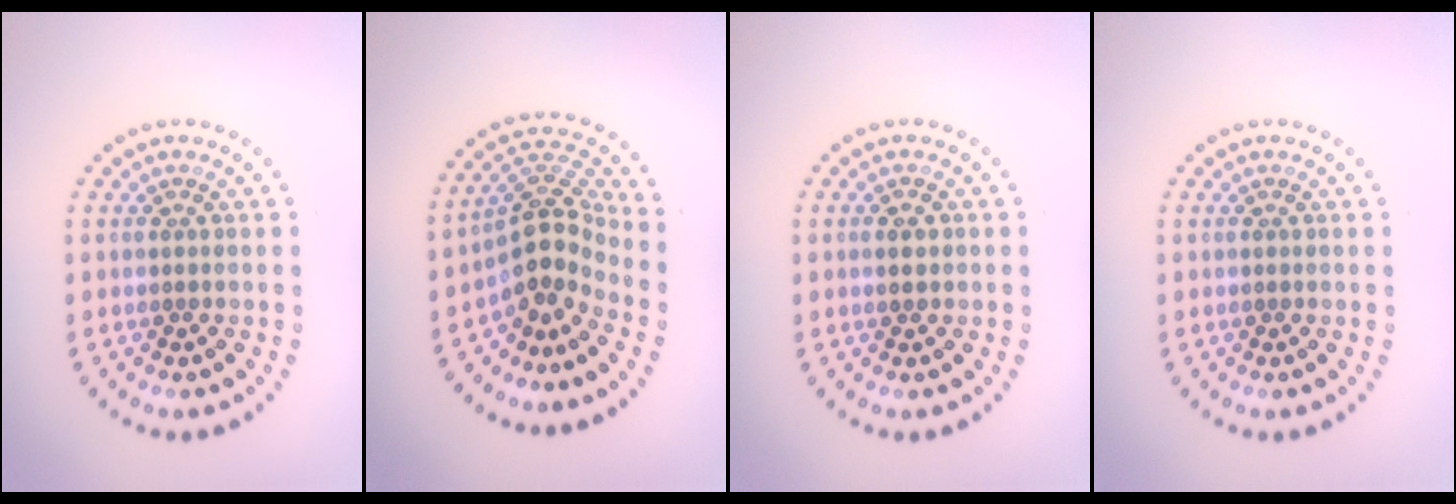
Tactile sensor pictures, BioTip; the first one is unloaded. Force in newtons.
{"total": 4.2, "press": 3.0, "slide": 3.0}
{"total": 1.5, "press": 1.5, "slide": 0.0}
{"total": 0.0}